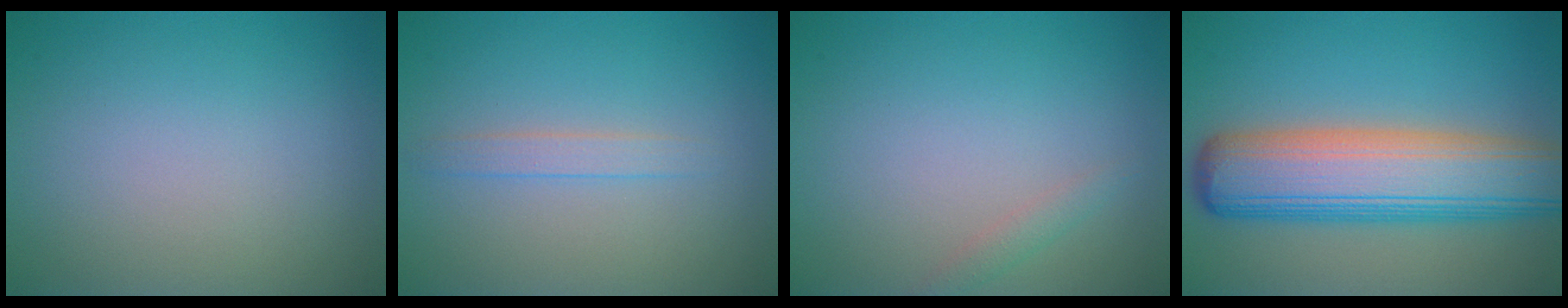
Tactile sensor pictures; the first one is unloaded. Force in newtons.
{"total": 1.3, "press": 1.3, "slide": 0.0}
{"total": 1.0, "press": 1.0, "slide": 0.0}
{"total": 10.5, "press": 10.5, "slide": 0.5}